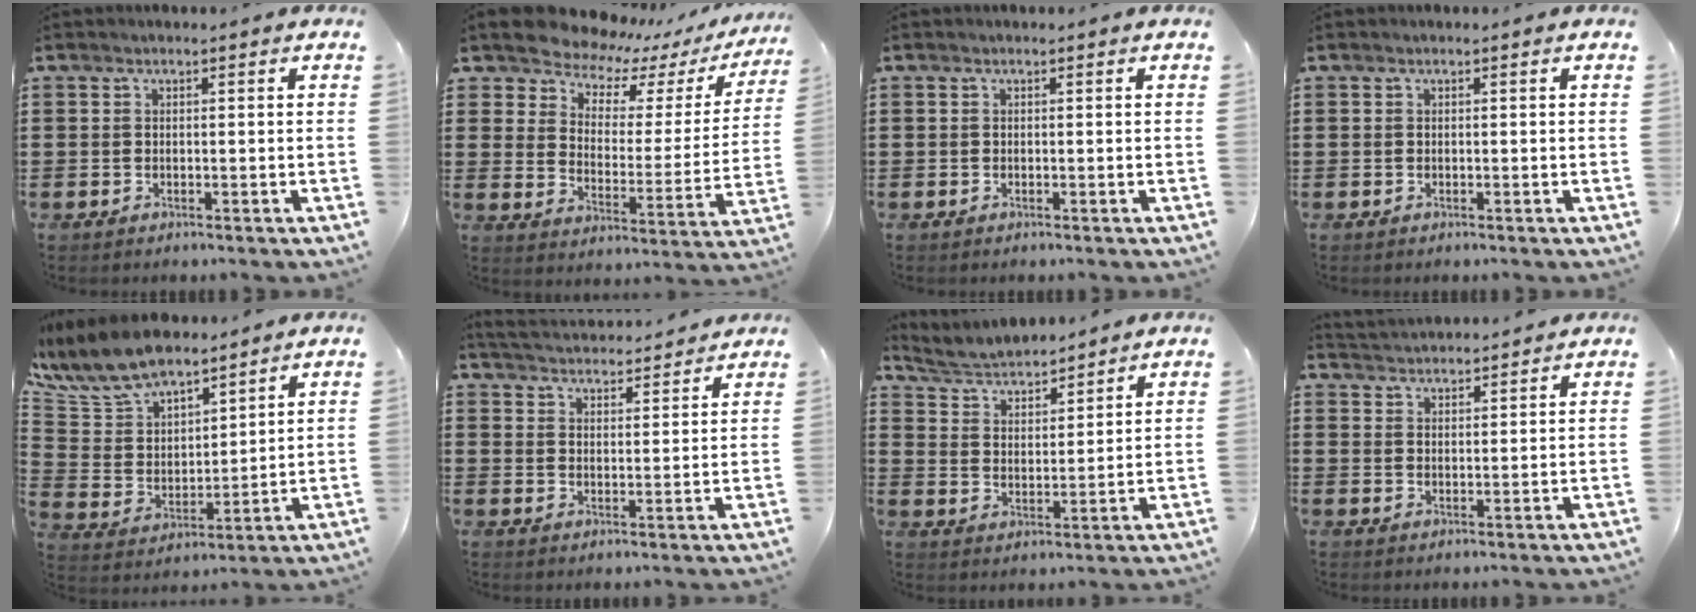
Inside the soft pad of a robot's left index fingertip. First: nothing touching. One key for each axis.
{"total": 7.2, "fx": 7.0, "fy": 1.7, "fz": 0.6, "tx": -0.049, "ty": -0.059, "tz": 0.120}
{"total": 0.0}
{"total": 0.0}
{"total": 9.2, "fx": 8.3, "fy": 3.3, "fz": 2.3, "tx": -0.089, "ty": -0.043, "tz": 0.154}
{"total": 3.7, "fx": 3.7, "fy": -0.1, "fz": 0.0, "tx": -0.017, "ty": -0.024, "tz": 0.062}
{"total": 4.5, "fx": 4.4, "fy": 0.7, "fz": 0.8, "tx": -0.038, "ty": -0.027, "tz": 0.073}
{"total": 3.0, "fx": 2.9, "fy": 0.0, "fz": -0.5, "tx": -0.001, "ty": -0.011, "tz": 0.053}